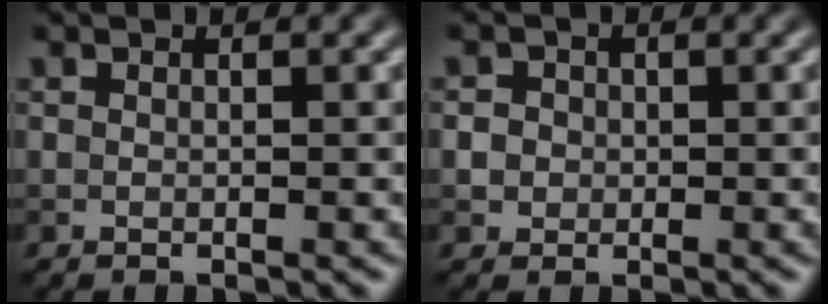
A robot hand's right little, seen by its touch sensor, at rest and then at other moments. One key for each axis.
{"total": 2.4, "fx": 0.5, "fy": 2.1, "fz": 0.9, "tx": -0.004, "ty": 0.010, "tz": 0.000}